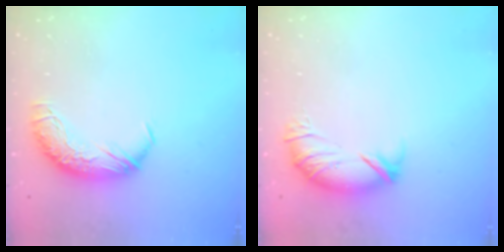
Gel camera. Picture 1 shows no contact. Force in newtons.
{"total": 3.8, "press": 3.4, "slide": 1.8}